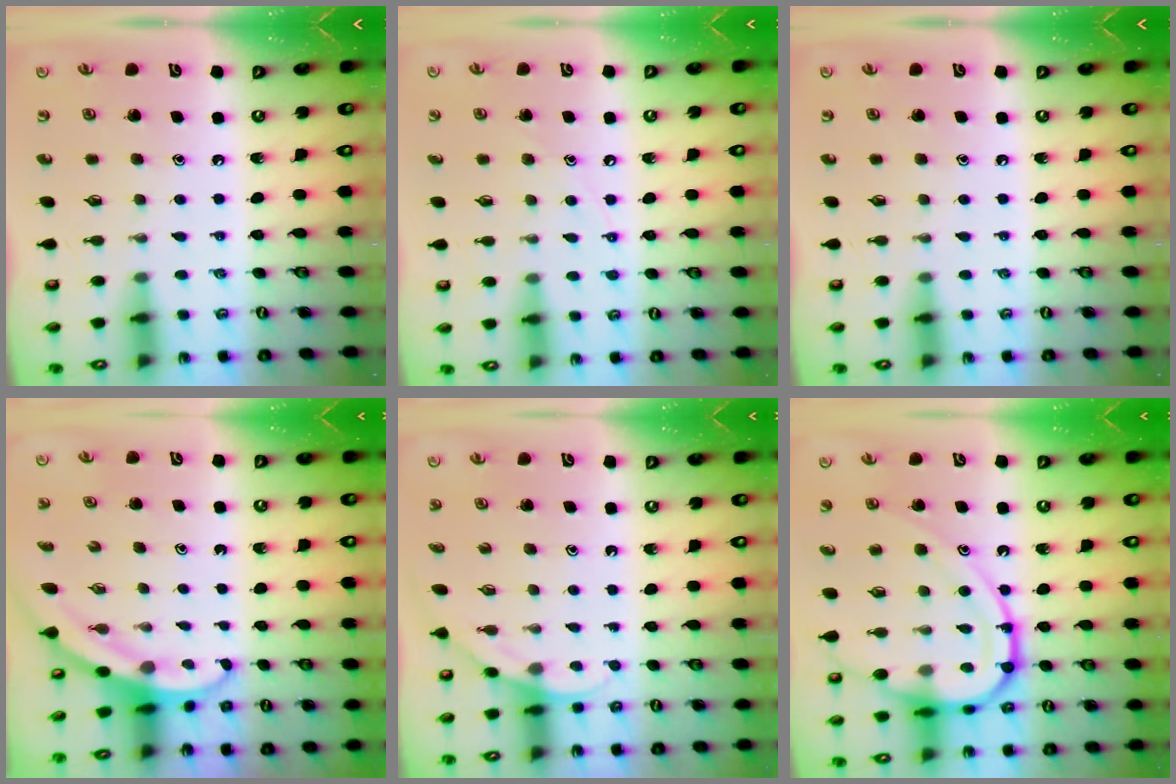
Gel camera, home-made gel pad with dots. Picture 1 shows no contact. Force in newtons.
{"total": 5.1, "press": 5.1, "slide": 0.6}
{"total": 0.0}
{"total": 3.1, "press": 3.1, "slide": 0.2}
{"total": 3.9, "press": 3.9, "slide": 0.2}
{"total": 16.7, "press": 16.6, "slide": 1.4}